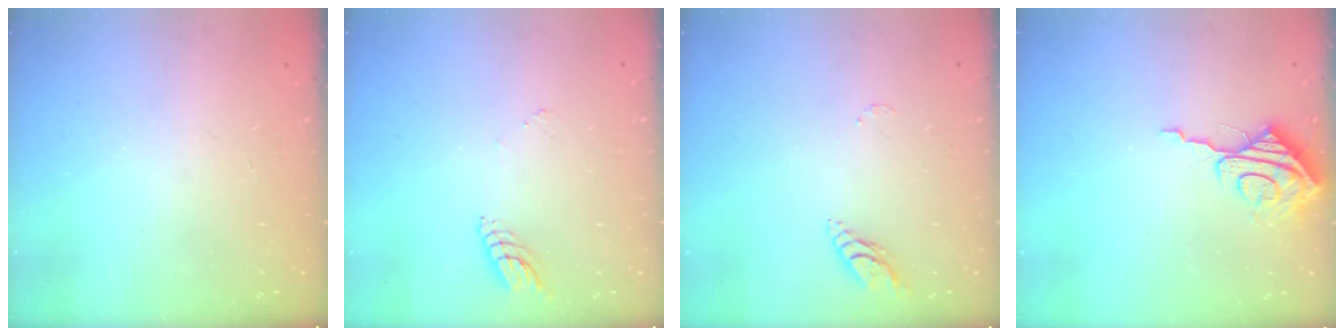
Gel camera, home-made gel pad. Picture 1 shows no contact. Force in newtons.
{"total": 6.0, "press": 6.0, "slide": 0.4}
{"total": 5.2, "press": 5.2, "slide": 0.4}
{"total": 8.7, "press": 8.7, "slide": 0.4}